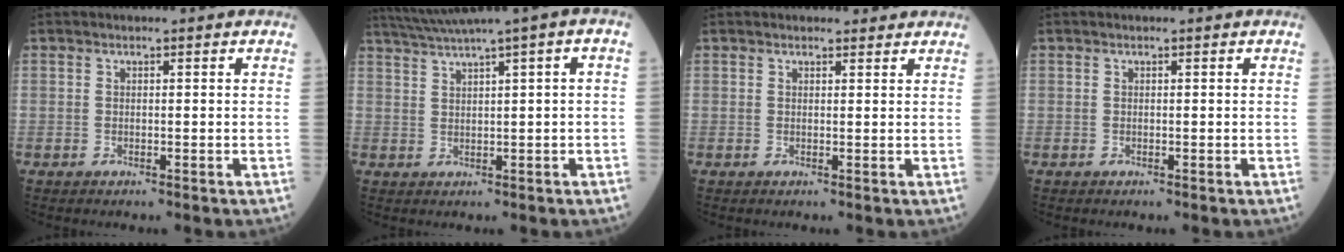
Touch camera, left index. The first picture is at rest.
{"total": 5.8, "force": [3.6, -1.1, 4.4], "torque": [-0.083, 0.021, 0.068]}
{"total": 1.8, "force": [1.7, 0.8, 0.1], "torque": [-0.004, 0.005, 0.016]}
{"total": 0.0}